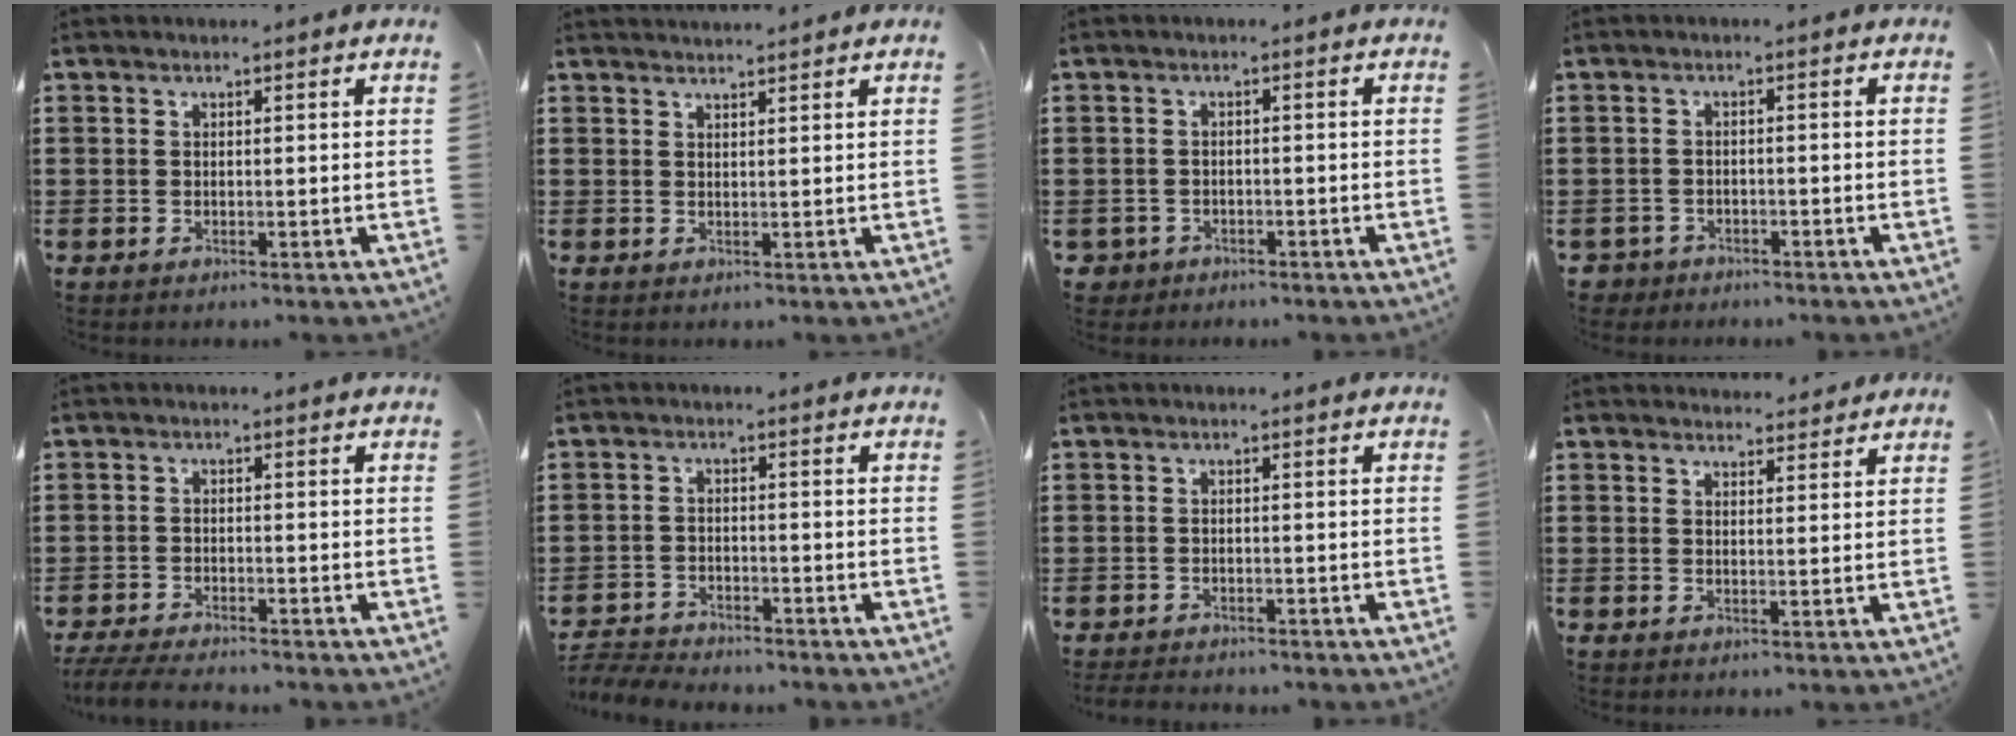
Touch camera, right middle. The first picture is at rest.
{"total": 1.5, "force": [1.5, -0.1, 0.1], "torque": [-0.005, 0.001, 0.030]}
{"total": 1.9, "force": [-1.6, 1.0, -0.1], "torque": [-0.006, 0.001, -0.037]}
{"total": 2.2, "force": [-2.0, 0.9, -0.2], "torque": [-0.005, 0.000, -0.047]}
{"total": 3.7, "force": [-3.5, 0.4, 1.0], "torque": [-0.030, -0.006, -0.076]}
{"total": 4.3, "force": [-4.2, 0.7, 0.3], "torque": [-0.020, 0.001, -0.093]}
{"total": 1.8, "force": [-1.7, 0.3, 0.0], "torque": [-0.005, 0.000, -0.039]}
{"total": 2.3, "force": [2.2, 0.6, 0.0], "torque": [0.002, -0.002, 0.041]}